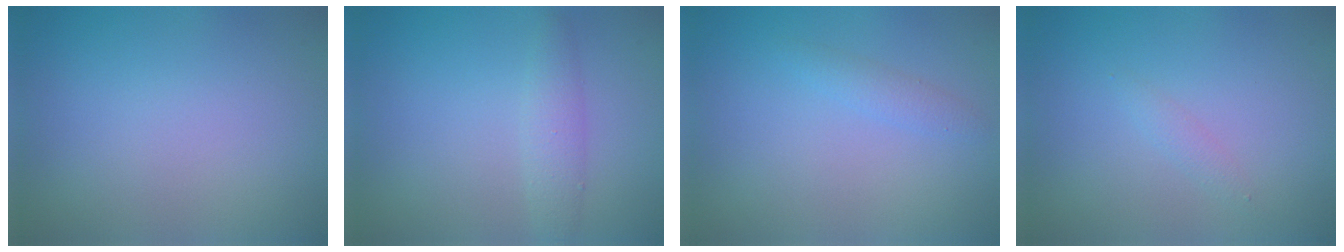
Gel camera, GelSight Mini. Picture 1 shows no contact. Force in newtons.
{"total": 1.9, "press": 1.9, "slide": 0.1}
{"total": 1.2, "press": 1.2, "slide": 0.1}
{"total": 0.8, "press": 0.8, "slide": 0.1}